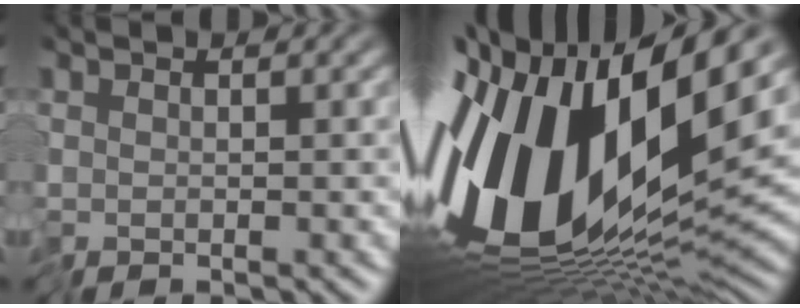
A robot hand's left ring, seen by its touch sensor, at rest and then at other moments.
{"total": 17.8, "force": [-0.3, 8.3, 15.7], "torque": [-0.308, -0.020, -0.014]}